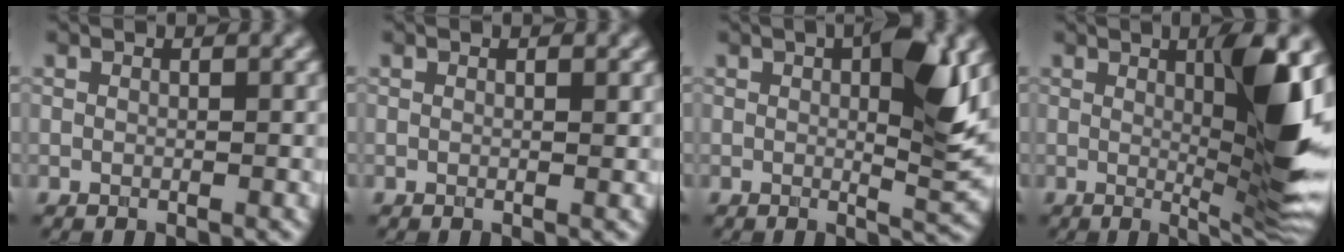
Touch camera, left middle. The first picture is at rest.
{"total": 0.5, "force": [0.2, 0.1, 0.5], "torque": [-0.006, -0.001, 0.002]}
{"total": 6.5, "force": [1.4, 1.8, 6.1], "torque": [-0.079, 0.001, 0.019]}
{"total": 8.3, "force": [1.1, 1.5, 8.0], "torque": [-0.108, -0.010, 0.024]}